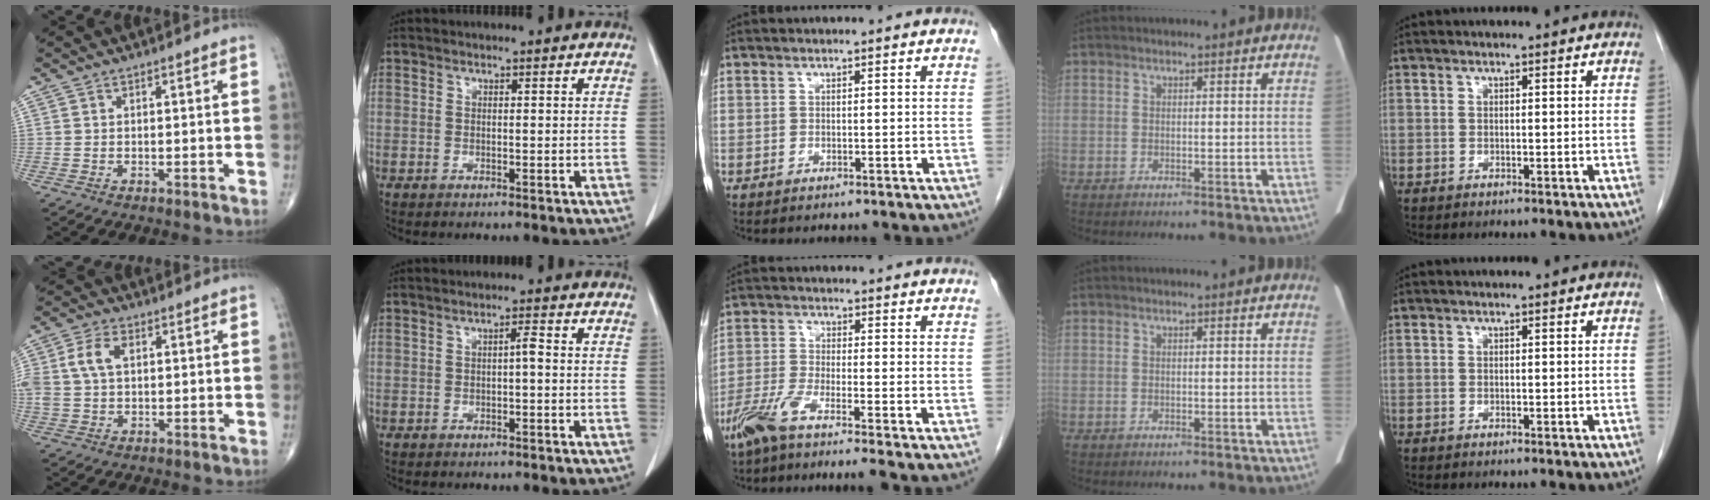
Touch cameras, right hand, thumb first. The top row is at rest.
{"thumb": {"total": 6.8, "force": [1.5, 4.2, 5.1], "torque": [-0.117, 0.015, 0.030]}, "index": {"total": 1.4, "force": [-0.1, 0.2, 1.4], "torque": [-0.021, 0.005, -0.002]}, "middle": {"total": 6.5, "force": [-4.9, -0.6, 4.2], "torque": [-0.084, -0.016, -0.097]}}